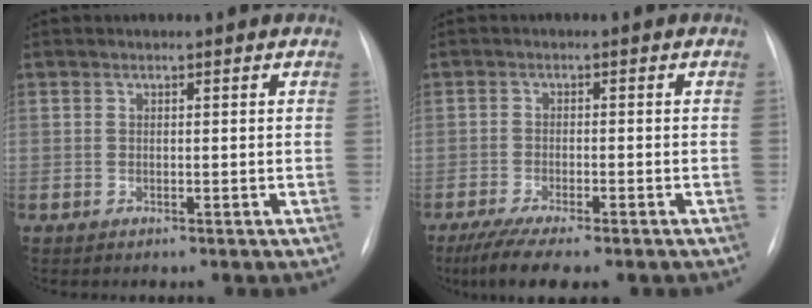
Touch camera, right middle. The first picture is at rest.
{"total": 8.4, "force": [-6.4, 1.3, 5.3], "torque": [-0.088, -0.019, -0.098]}